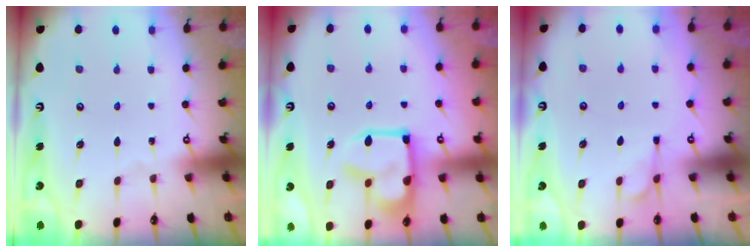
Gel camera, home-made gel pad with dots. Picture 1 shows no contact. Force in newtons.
{"total": 15.6, "press": 15.6, "slide": 1.2}
{"total": 1.1, "press": 0.1, "slide": 1.1}